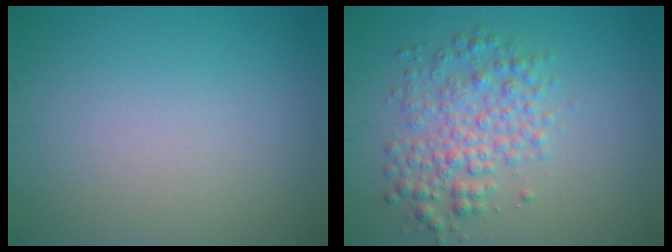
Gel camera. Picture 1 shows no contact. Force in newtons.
{"total": 4.0, "press": 4.0, "slide": 0.0}